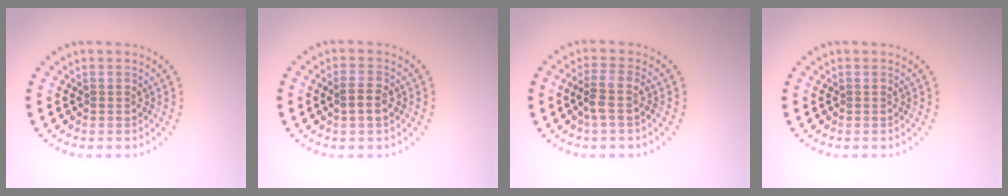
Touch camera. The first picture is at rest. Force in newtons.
{"total": 1.9, "press": 1.8, "slide": 0.3}
{"total": 2.0, "press": 1.6, "slide": 1.2}
{"total": 0.0}